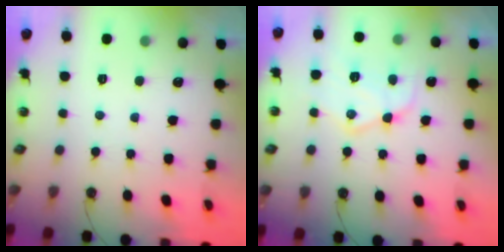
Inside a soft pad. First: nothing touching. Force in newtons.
{"total": 13.3, "press": 13.3, "slide": 1.1}